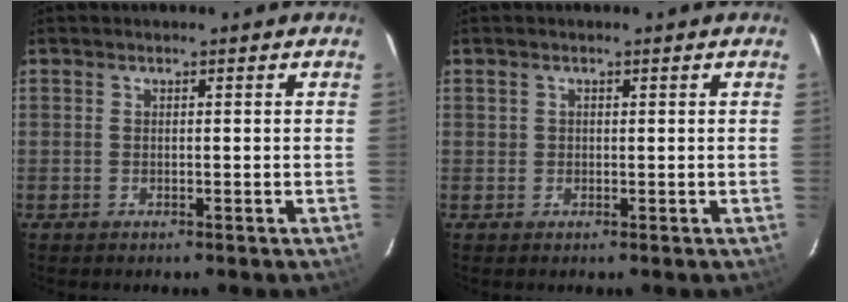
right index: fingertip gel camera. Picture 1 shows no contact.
{"total": 0.7, "force": [0.1, 0.7, 0.1], "torque": [-0.001, 0.002, 0.001]}